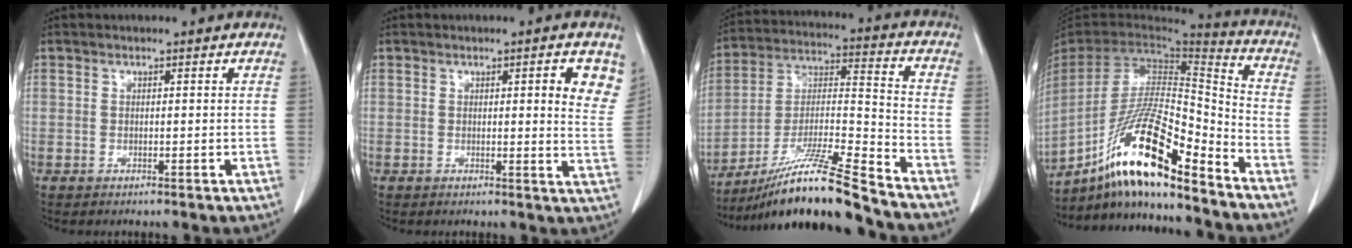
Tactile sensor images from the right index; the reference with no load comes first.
{"total": 5.7, "force": [2.5, 0.9, 5.0], "torque": [-0.050, -0.009, 0.021]}
{"total": 17.1, "force": [-14.2, -0.8, 9.6], "torque": [-0.187, -0.013, -0.256]}
{"total": 20.0, "force": [-14.0, 2.1, 14.1], "torque": [-0.287, -0.012, -0.255]}